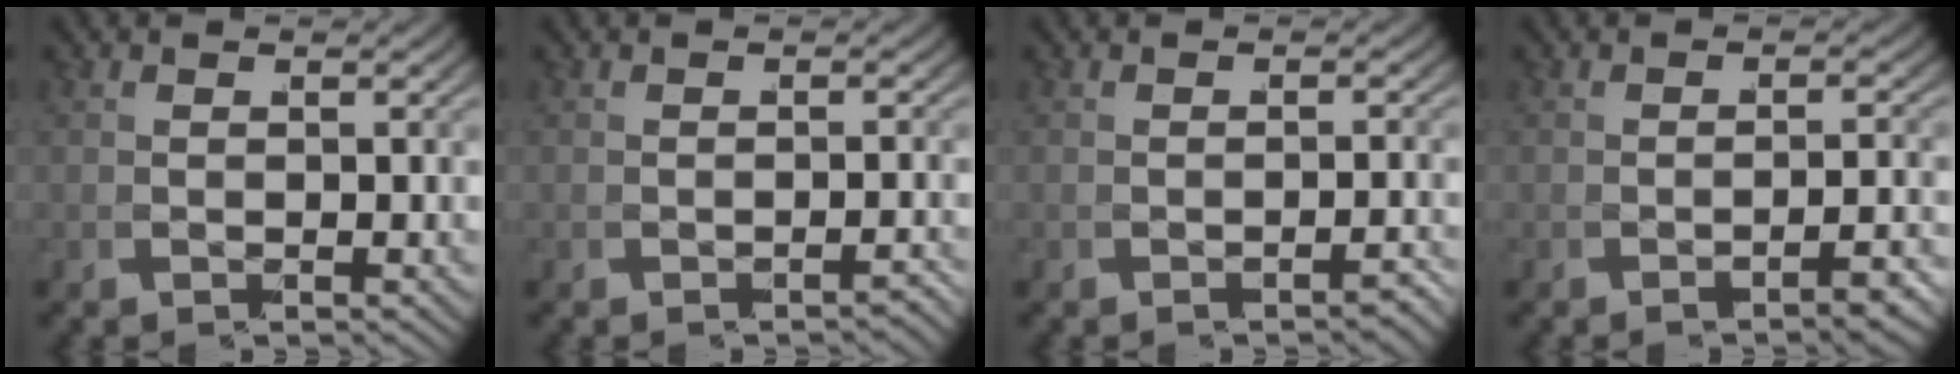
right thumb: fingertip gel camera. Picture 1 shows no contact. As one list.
[{"total": 1.3, "force": [-1.3, -0.2, -0.1], "torque": [-0.019, -0.007, -0.017]}, {"total": 1.5, "force": [-1.4, -0.7, -0.1], "torque": [-0.014, -0.004, -0.020]}, {"total": 2.2, "force": [-1.8, -1.0, 0.7], "torque": [-0.023, 0.001, -0.030]}]